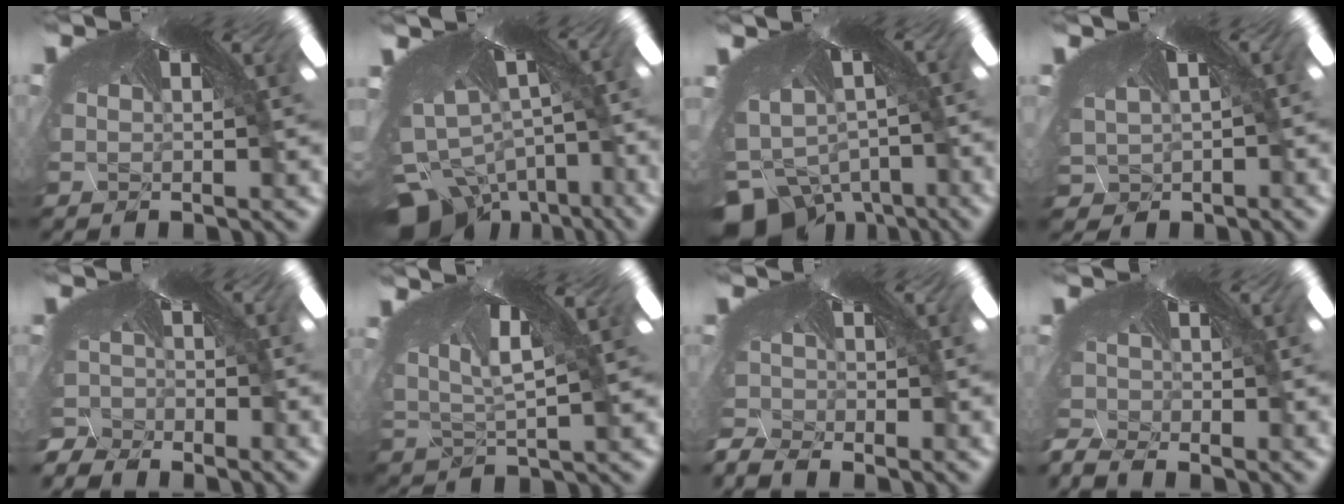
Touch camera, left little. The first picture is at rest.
{"total": 10.0, "force": [-9.9, 1.2, -0.6], "torque": [-0.015, -0.096, -0.125]}
{"total": 9.2, "force": [-9.0, 1.4, -0.6], "torque": [-0.016, -0.095, -0.110]}
{"total": 2.1, "force": [-1.6, 1.0, -1.0], "torque": [-0.031, -0.024, 0.005]}
{"total": 9.2, "force": [-9.1, 0.8, 0.7], "torque": [-0.018, -0.075, -0.126]}
{"total": 1.9, "force": [-1.6, 0.8, 0.4], "torque": [-0.050, -0.032, 0.010]}
{"total": 8.1, "force": [-8.0, 0.4, 0.8], "torque": [-0.028, -0.091, -0.097]}
{"total": 7.2, "force": [-7.1, 0.5, 0.7], "torque": [-0.030, -0.085, -0.082]}